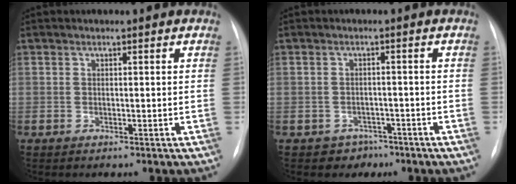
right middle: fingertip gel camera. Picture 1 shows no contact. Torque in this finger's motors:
{"motor_torque": [0.47, -0.41, 0.19, 0.01]}